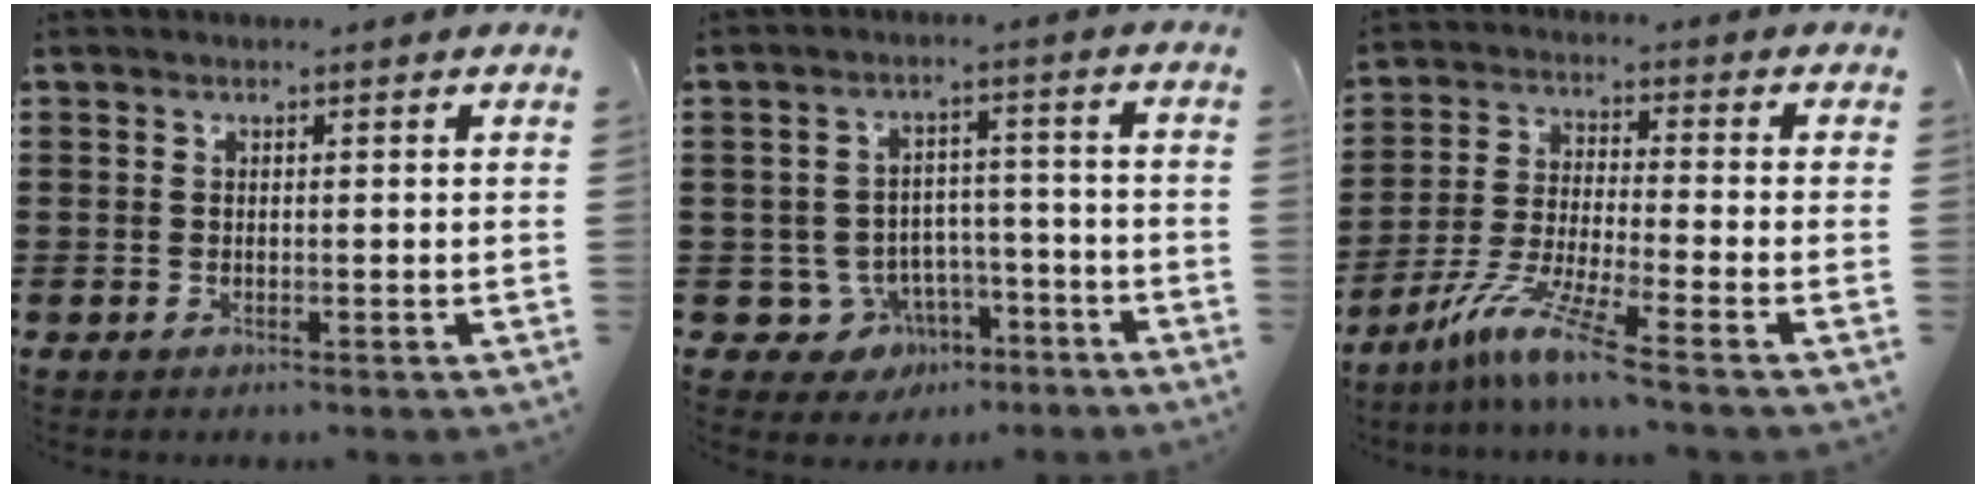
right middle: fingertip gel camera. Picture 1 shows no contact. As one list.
[{"total": 5.5, "force": [-3.2, 4.3, 1.3], "torque": [-0.043, 0.012, -0.057]}, {"total": 8.3, "force": [-6.2, -0.2, 5.6], "torque": [-0.125, -0.019, -0.123]}]